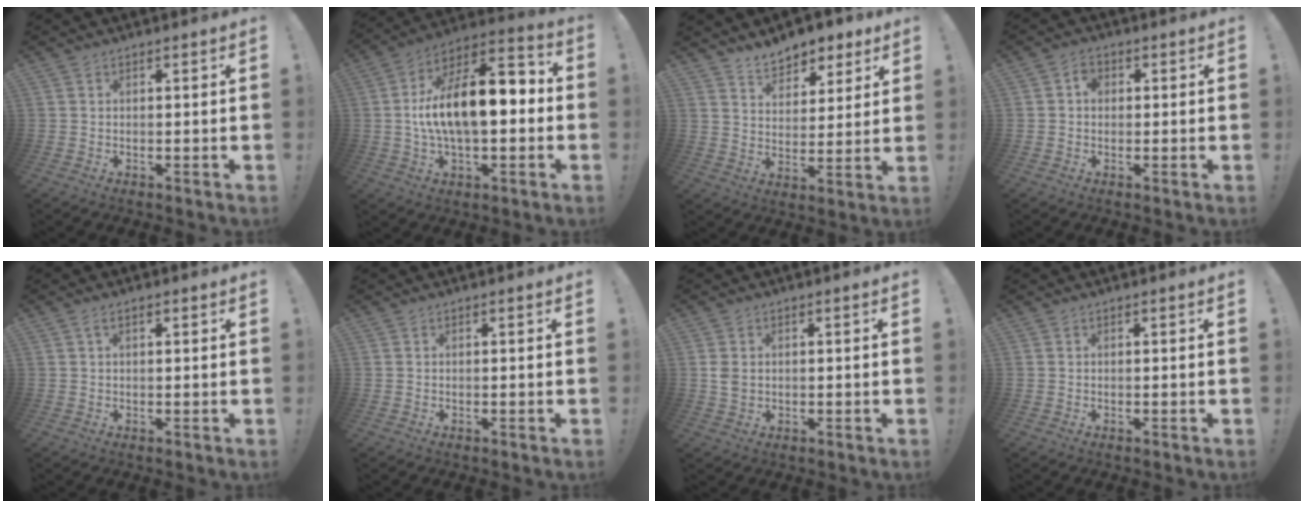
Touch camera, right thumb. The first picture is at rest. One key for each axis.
{"total": 18.1, "fx": -0.3, "fy": 8.5, "fz": 15.9, "tx": -0.261, "ty": 0.001, "tz": -0.006}
{"total": 8.7, "fx": 6.9, "fy": 4.7, "fz": 2.3, "tx": -0.037, "ty": -0.046, "tz": 0.134}
{"total": 2.9, "fx": 0.1, "fy": 2.5, "fz": 1.6, "tx": -0.016, "ty": 0.005, "tz": -0.002}
{"total": 1.9, "fx": 0.7, "fy": 0.9, "fz": 1.5, "tx": -0.031, "ty": 0.004, "tz": 0.011}
{"total": 0.0}
{"total": 3.0, "fx": 0.7, "fy": 2.3, "fz": 1.8, "tx": -0.029, "ty": 0.004, "tz": 0.015}
{"total": 0.0}